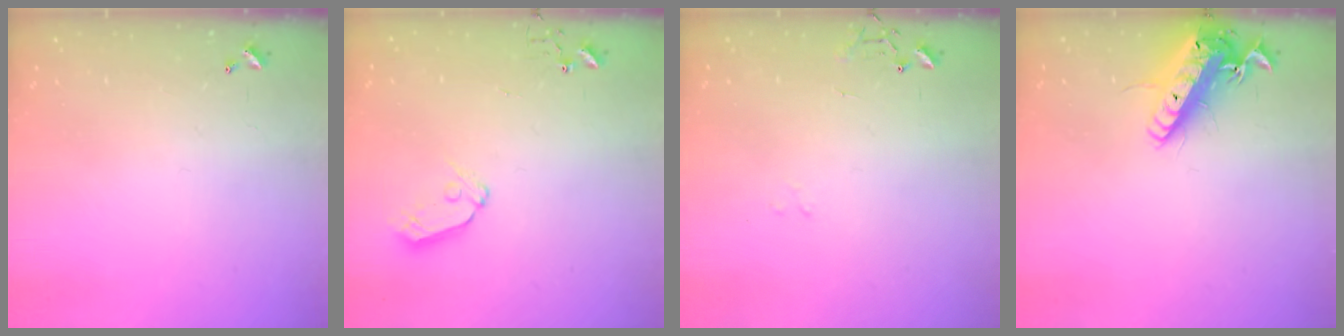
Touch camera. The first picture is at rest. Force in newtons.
{"total": 7.0, "press": 7.0, "slide": 0.6}
{"total": 8.0, "press": 8.0, "slide": 0.9}
{"total": 16.1, "press": 15.8, "slide": 3.2}